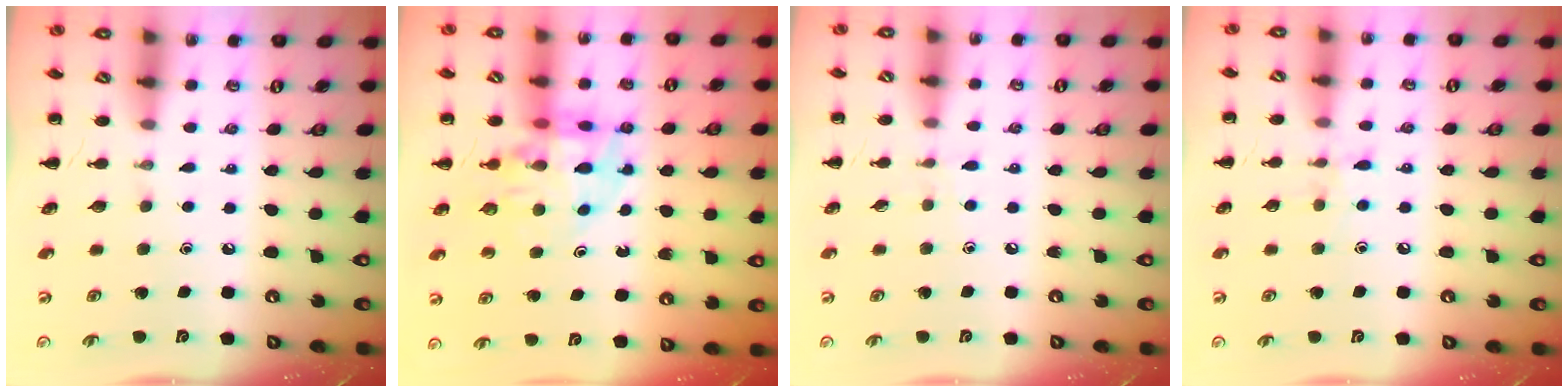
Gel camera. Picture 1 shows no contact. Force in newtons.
{"total": 10.8, "press": 10.4, "slide": 2.8}
{"total": 3.0, "press": 2.7, "slide": 1.2}
{"total": 6.6, "press": 6.3, "slide": 2.0}